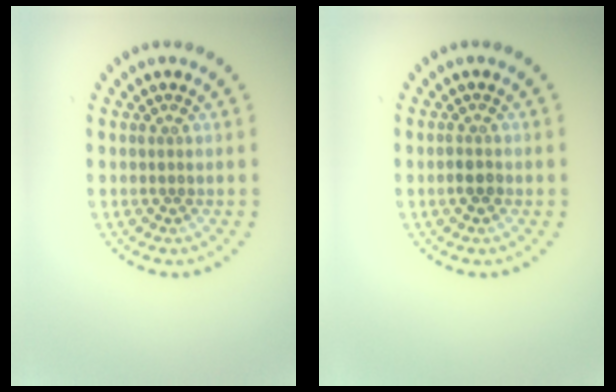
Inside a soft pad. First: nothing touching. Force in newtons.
{"total": 1.3, "press": 1.2, "slide": 0.4}